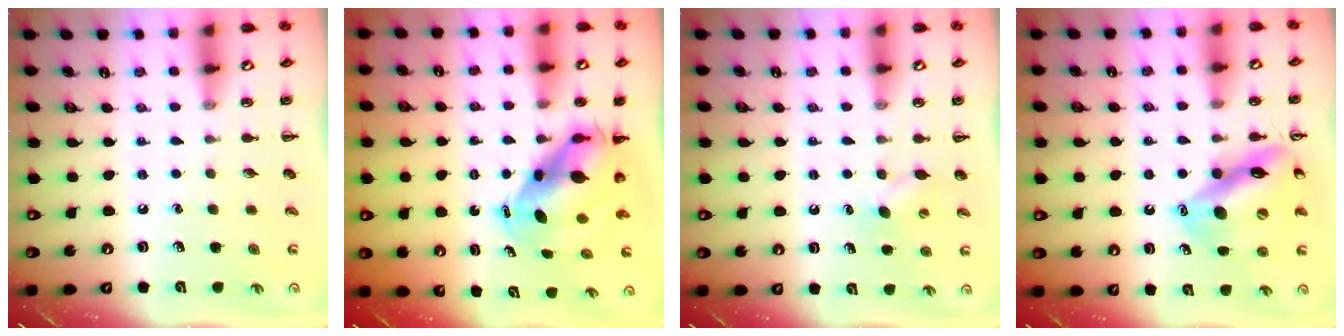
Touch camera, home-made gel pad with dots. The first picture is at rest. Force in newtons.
{"total": 7.8, "press": 7.5, "slide": 1.9}
{"total": 4.5, "press": 4.4, "slide": 1.1}
{"total": 15.2, "press": 15.0, "slide": 2.5}